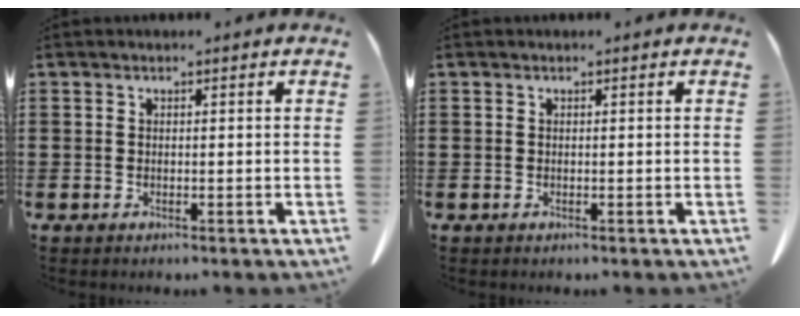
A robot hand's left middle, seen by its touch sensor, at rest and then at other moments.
{"total": 0.0}